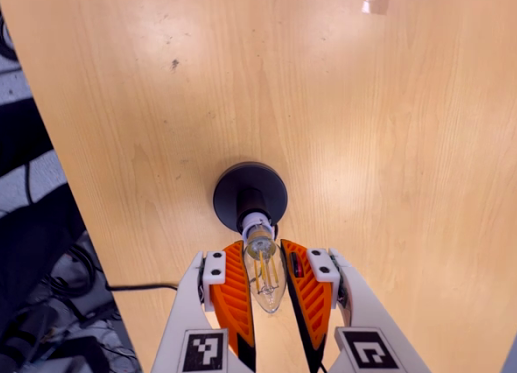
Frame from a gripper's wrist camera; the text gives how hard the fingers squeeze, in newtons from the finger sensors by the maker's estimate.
{"total": 13.2, "left": 12.4, "right": 14.0}